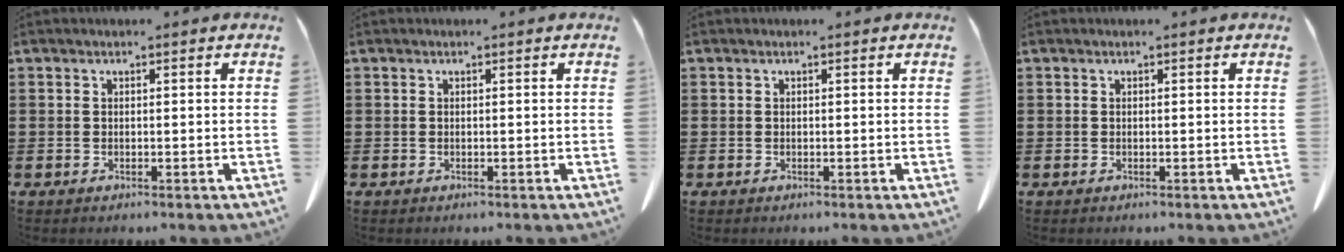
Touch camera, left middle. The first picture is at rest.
{"total": 0.0}
{"total": 0.0}
{"total": 0.0}